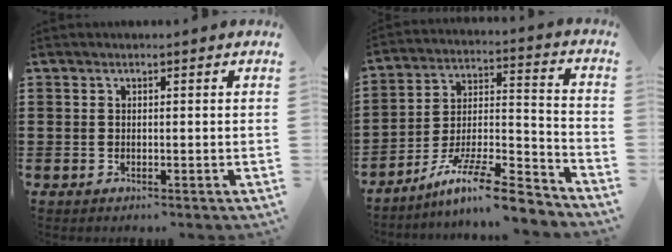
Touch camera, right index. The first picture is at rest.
{"total": 11.9, "force": [-9.6, 1.5, 6.8], "torque": [-0.105, 0.023, -0.181]}